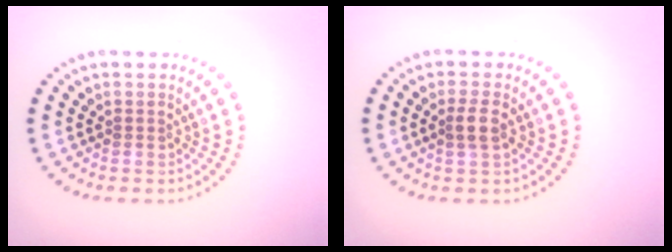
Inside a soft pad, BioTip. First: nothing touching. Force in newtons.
{"total": 1.9, "press": 1.7, "slide": 0.8}